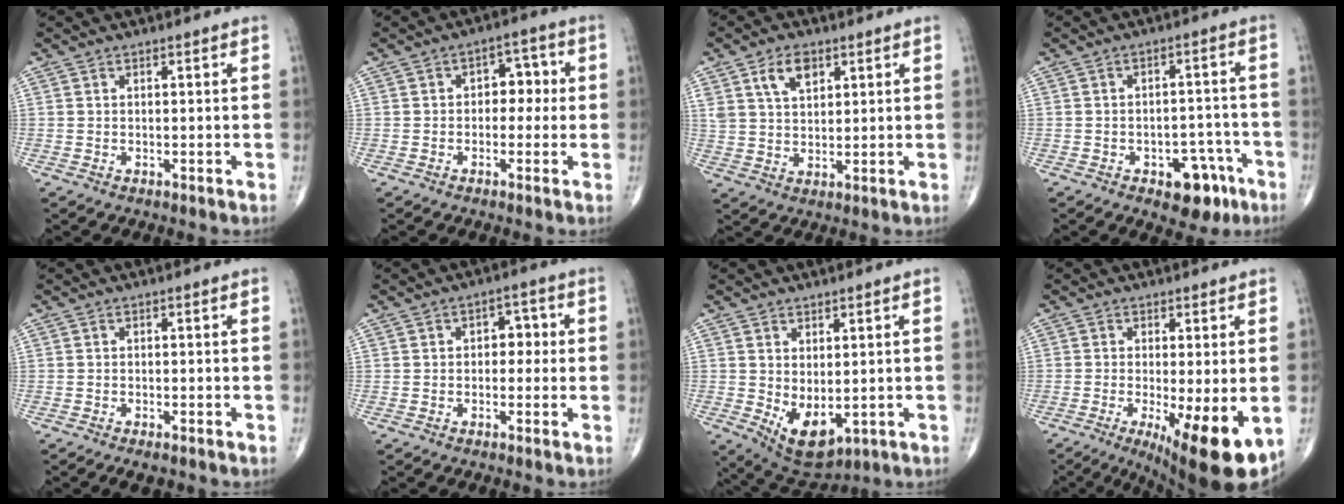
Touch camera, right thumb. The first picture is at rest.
{"total": 5.4, "force": [0.0, 3.8, 3.8], "torque": [-0.016, 0.018, -0.008]}
{"total": 6.7, "force": [3.4, 3.9, 4.2], "torque": [-0.063, -0.015, 0.066]}
{"total": 8.6, "force": [-4.5, 4.9, 5.4], "torque": [-0.037, 0.037, -0.055]}
{"total": 2.4, "force": [-1.9, 0.8, 1.4], "torque": [-0.021, 0.002, -0.027]}
{"total": 4.1, "force": [0.1, 2.8, 2.9], "torque": [-0.011, 0.012, -0.007]}
{"total": 8.0, "force": [-1.0, 4.4, 6.7], "torque": [-0.093, -0.010, 0.008]}
{"total": 13.2, "force": [-4.2, 3.3, 12.0], "torque": [-0.154, -0.022, -0.053]}